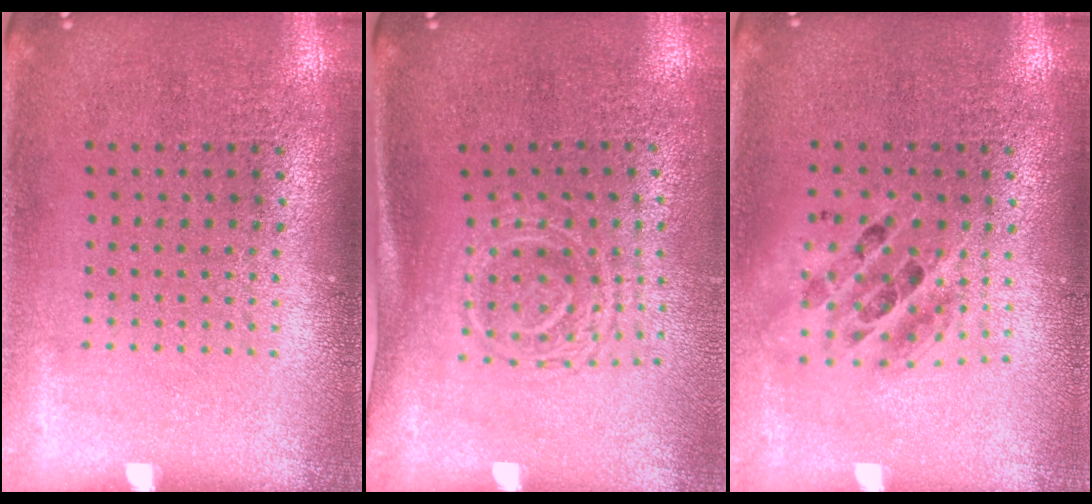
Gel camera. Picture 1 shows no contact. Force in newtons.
{"total": 1.6, "press": 1.2, "slide": 1.1}
{"total": 1.4, "press": 1.2, "slide": 0.7}